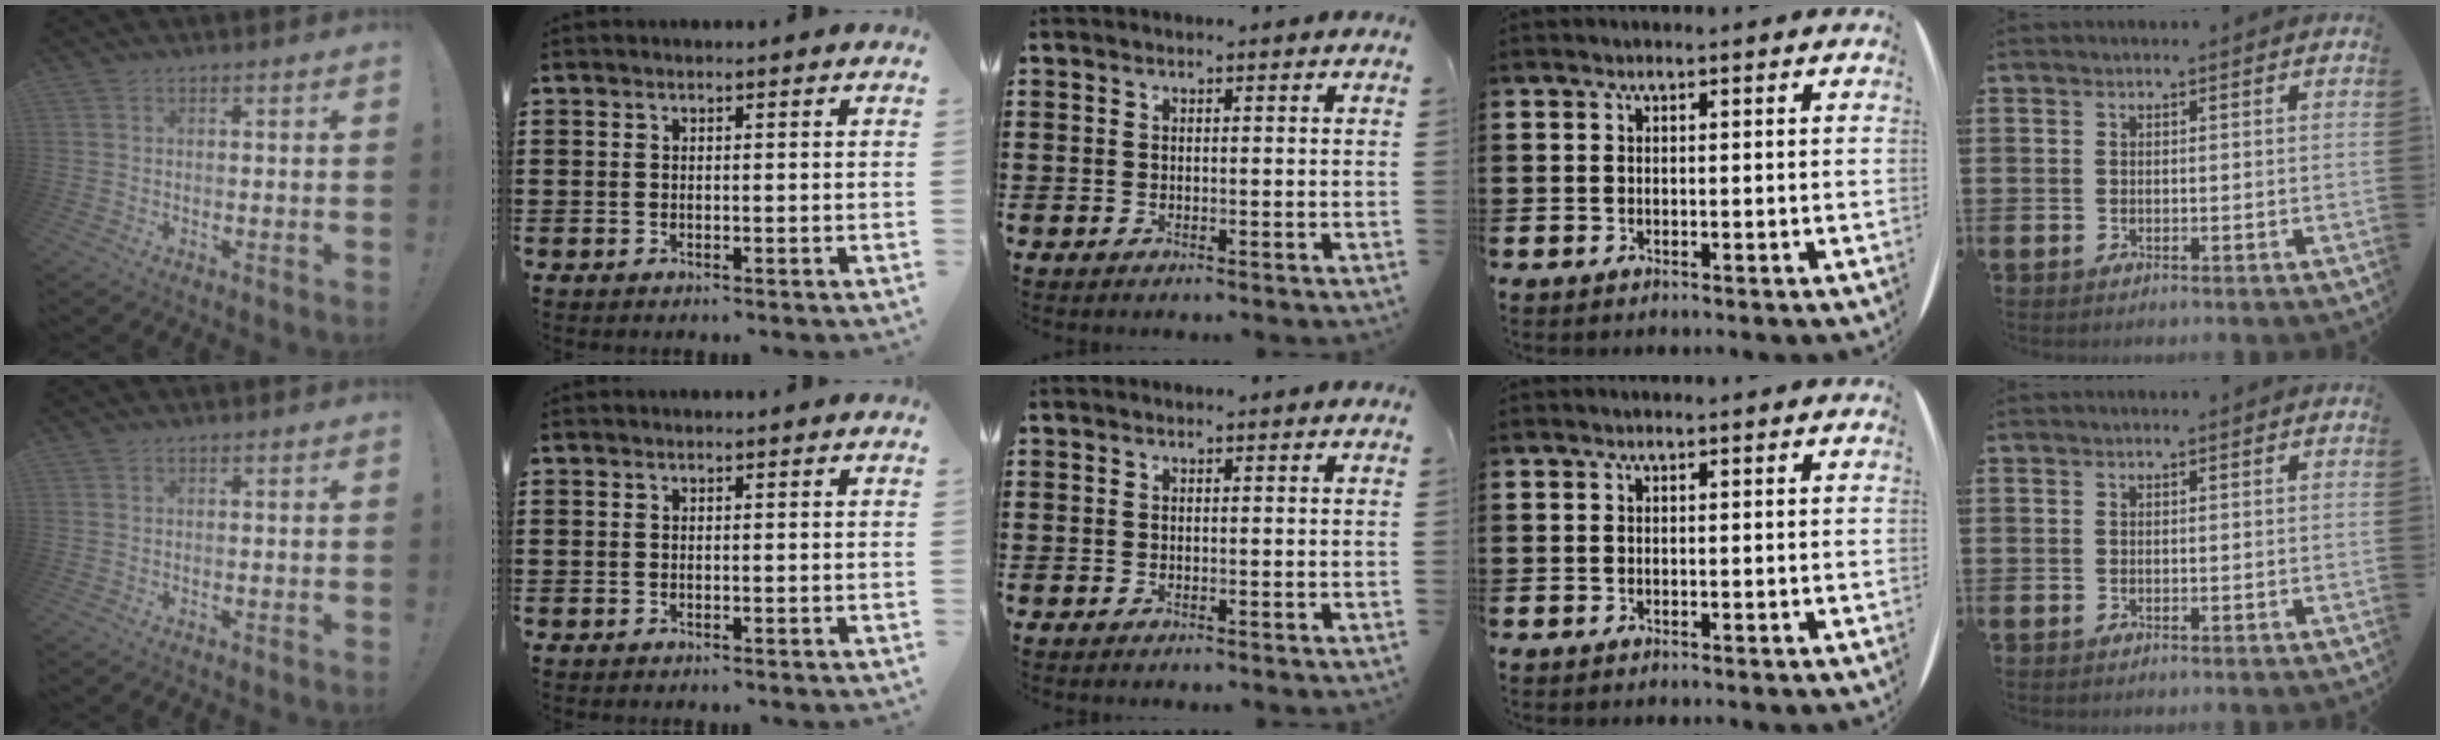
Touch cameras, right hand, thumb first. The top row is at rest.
{}